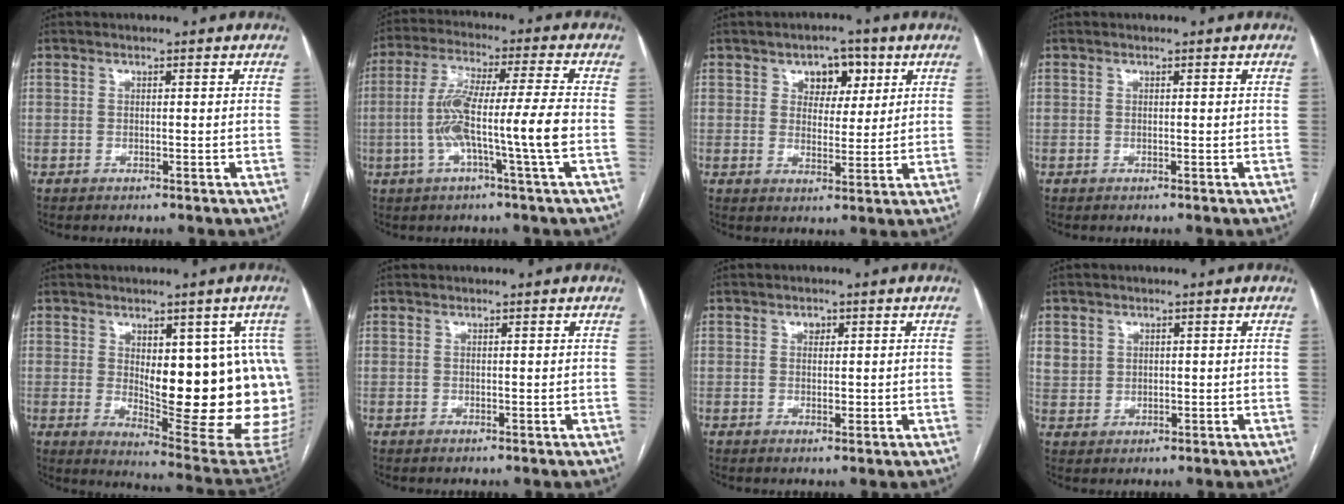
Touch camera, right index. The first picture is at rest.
{"total": 11.0, "force": [-2.5, -0.7, 10.6], "torque": [-0.213, 0.012, -0.050]}
{"total": 5.8, "force": [2.7, 3.8, 3.4], "torque": [-0.039, 0.013, 0.041]}
{"total": 0.0}
{"total": 18.3, "force": [0.9, 5.6, 17.4], "torque": [-0.172, -0.002, 0.031]}
{"total": 0.0}
{"total": 1.5, "force": [0.4, 1.2, 0.9], "torque": [-0.008, 0.000, 0.005]}
{"total": 3.1, "force": [1.1, 2.8, 0.5], "torque": [-0.009, 0.005, 0.026]}